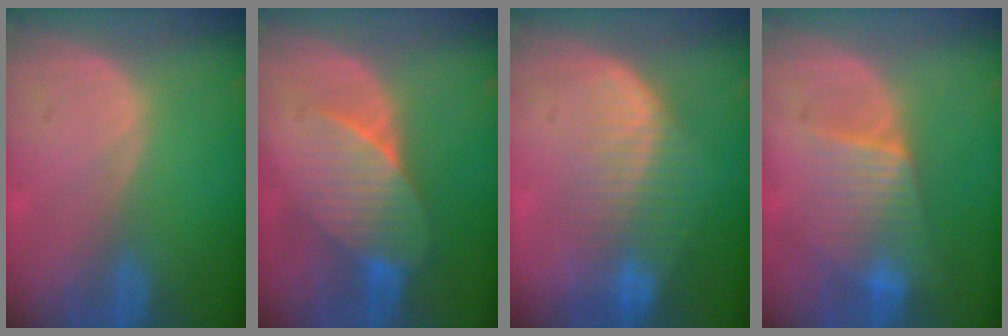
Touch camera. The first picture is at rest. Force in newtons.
{"total": 7.4, "press": 6.9, "slide": 2.4}
{"total": 8.3, "press": 7.1, "slide": 4.3}
{"total": 6.4, "press": 6.3, "slide": 0.8}